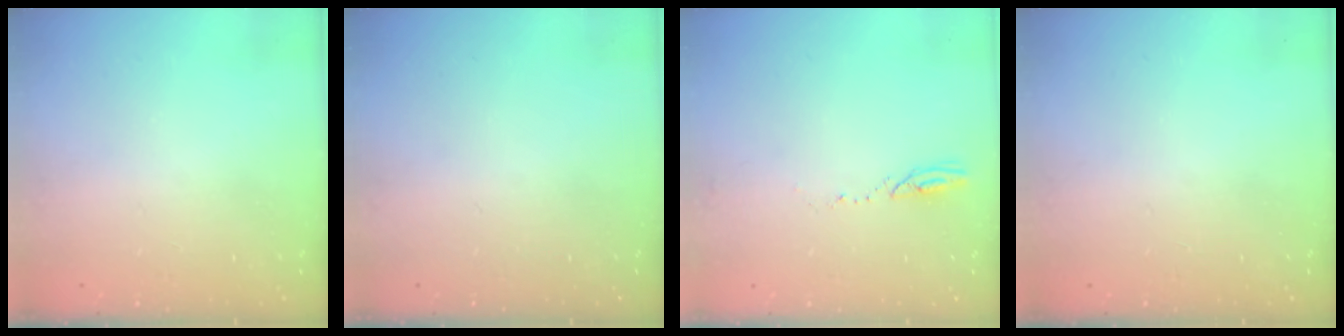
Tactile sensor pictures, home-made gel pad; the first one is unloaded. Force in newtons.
{"total": 0.0}
{"total": 2.6, "press": 2.6, "slide": 0.3}
{"total": 0.0}